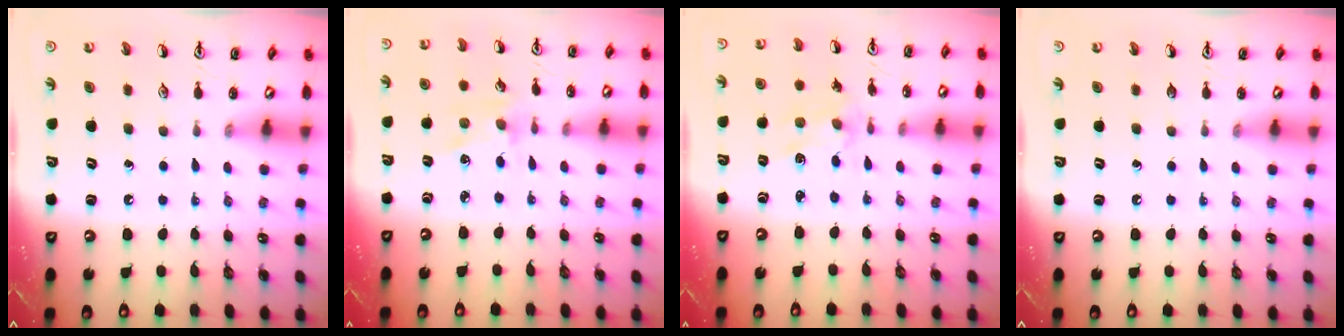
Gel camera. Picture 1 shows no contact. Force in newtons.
{"total": 1.7, "press": 1.7, "slide": 0.3}
{"total": 2.1, "press": 2.1, "slide": 0.3}
{"total": 0.0}